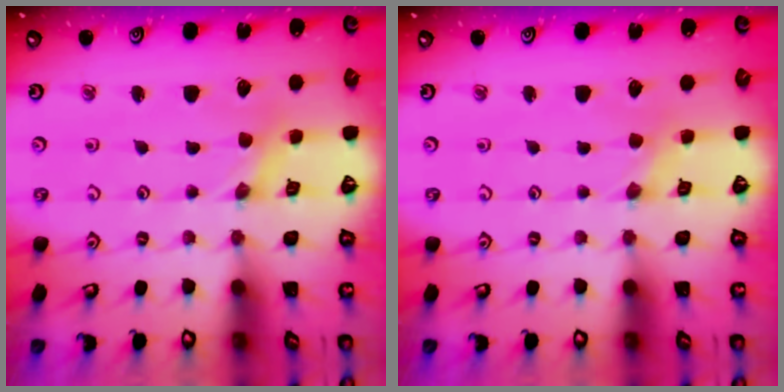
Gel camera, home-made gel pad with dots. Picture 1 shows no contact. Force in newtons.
{"total": 1.0, "press": 0.9, "slide": 0.2}